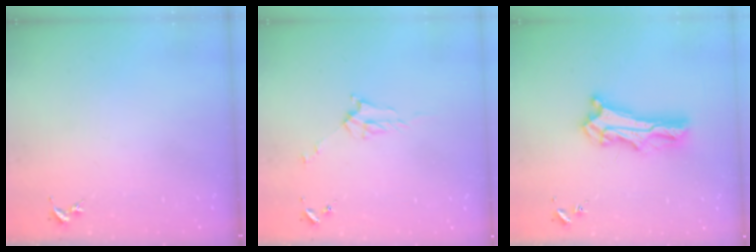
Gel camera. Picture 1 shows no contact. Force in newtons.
{"total": 2.7, "press": 2.7, "slide": 0.3}
{"total": 8.4, "press": 8.3, "slide": 0.7}